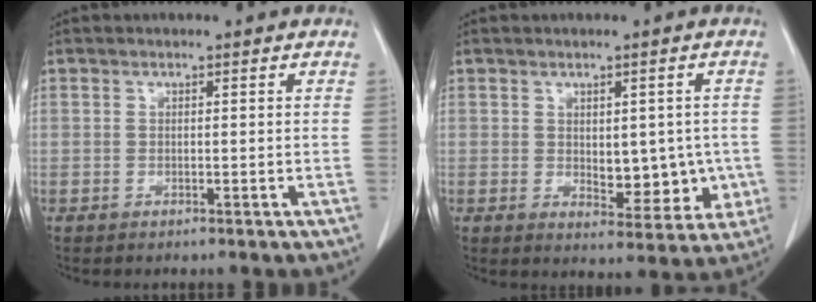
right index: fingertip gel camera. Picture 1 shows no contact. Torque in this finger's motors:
{"motor_torque": [0.18, 0.08, 0.10, 0.01]}